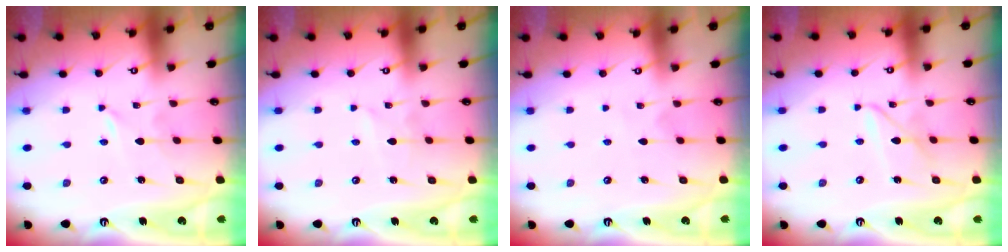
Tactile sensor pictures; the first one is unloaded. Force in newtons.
{"total": 1.4, "press": 1.4, "slide": 0.1}
{"total": 2.2, "press": 2.2, "slide": 0.2}
{"total": 5.9, "press": 5.9, "slide": 0.4}